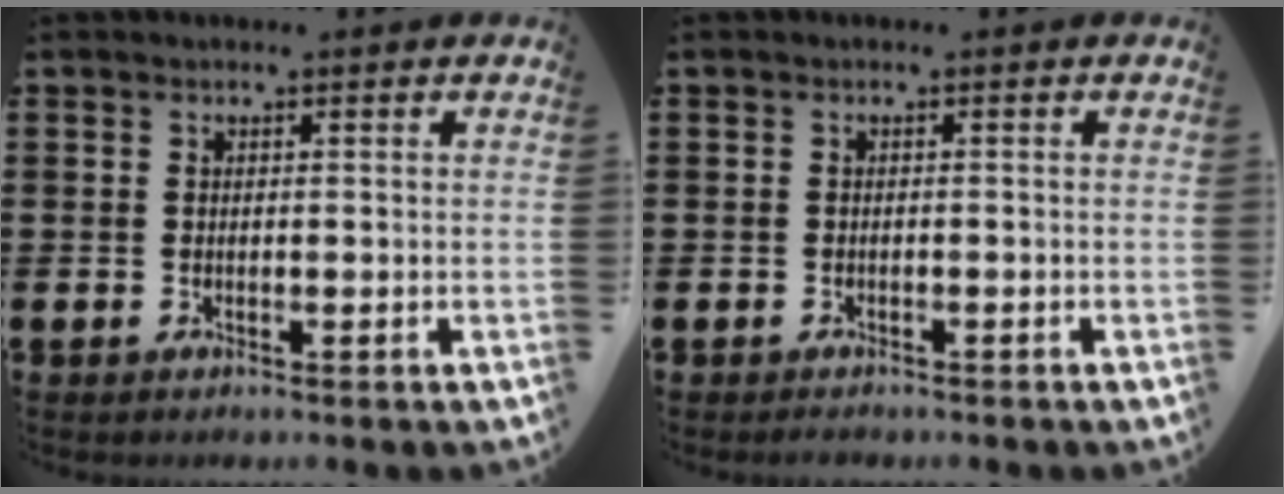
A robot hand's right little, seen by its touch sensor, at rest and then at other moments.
{"total": 0.5, "force": [-0.5, 0.2, 0.1], "torque": [-0.004, -0.001, -0.011]}